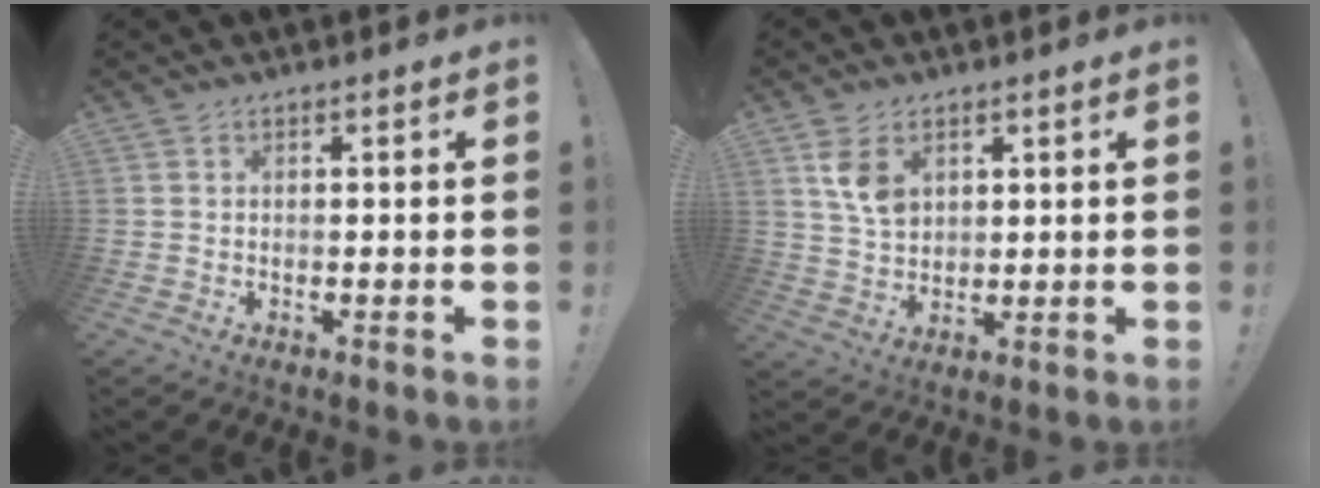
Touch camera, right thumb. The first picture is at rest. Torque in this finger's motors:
{"motor_torque": [0.10, 0.13, 0.24, 0.29, 0.01]}